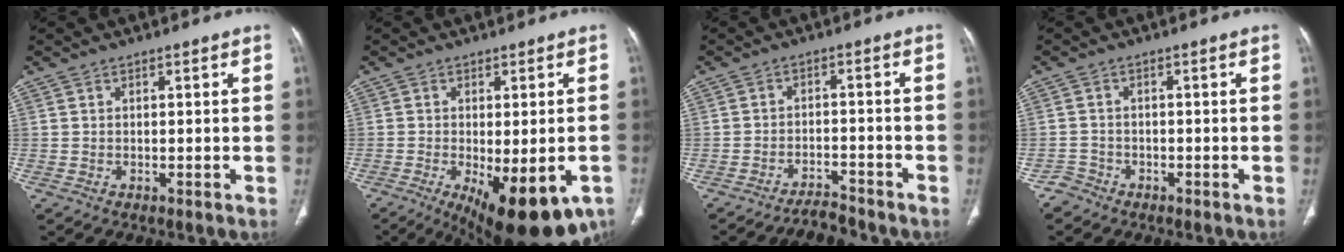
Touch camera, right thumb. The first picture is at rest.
{"total": 16.8, "force": [-8.1, 6.7, 13.1], "torque": [-0.149, -0.010, -0.100]}
{"total": 4.2, "force": [-4.1, 0.8, 0.7], "torque": [-0.019, 0.031, -0.067]}
{"total": 2.2, "force": [-1.6, 1.4, -0.4], "torque": [0.007, 0.010, -0.033]}